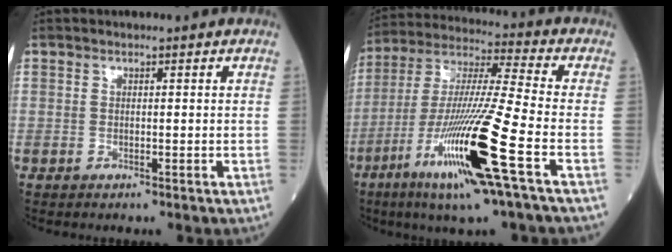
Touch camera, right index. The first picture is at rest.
{"total": 19.0, "force": [-7.8, -0.5, 17.3], "torque": [-0.360, -0.031, -0.151]}